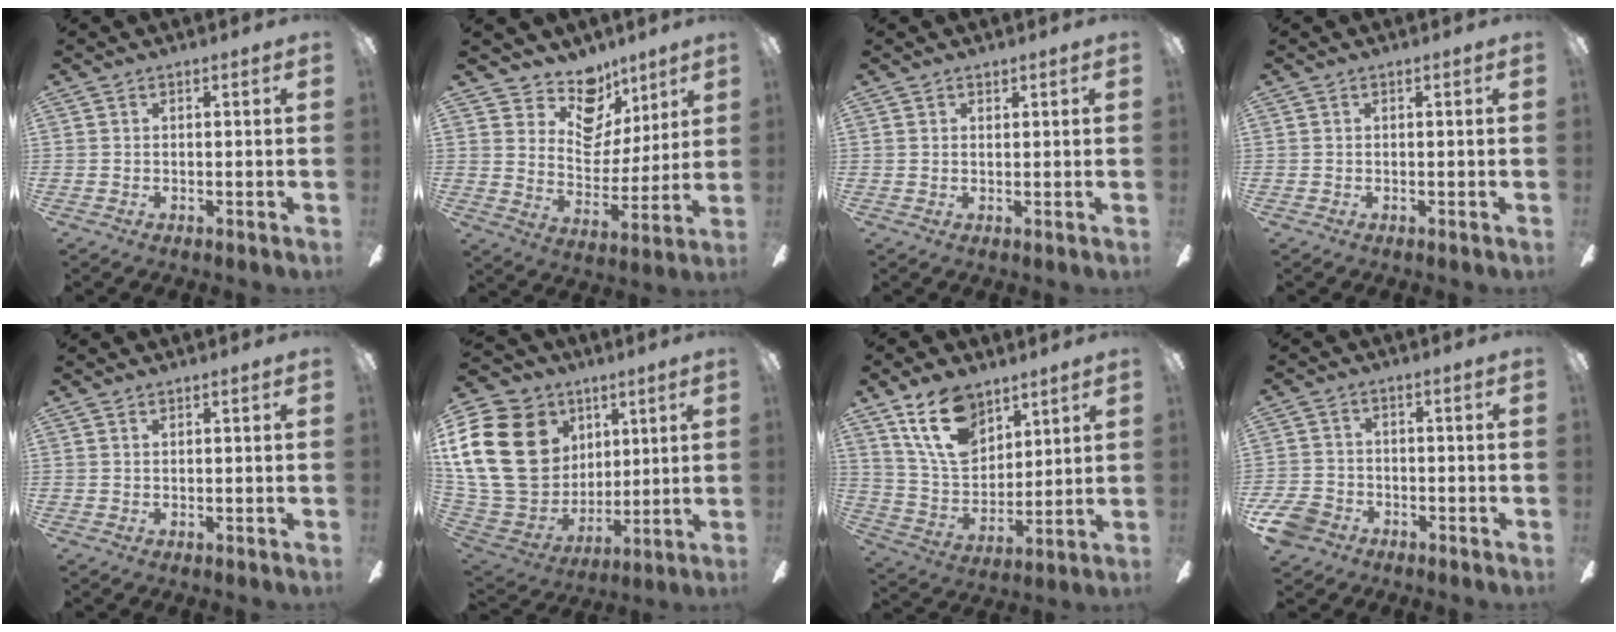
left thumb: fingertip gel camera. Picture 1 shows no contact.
{"total": 13.0, "force": [9.3, 8.1, 4.0], "torque": [-0.076, -0.066, 0.179]}
{"total": 0.9, "force": [0.7, 0.7, 0.1], "torque": [0.005, -0.001, 0.011]}
{"total": 0.0}
{"total": 0.6, "force": [0.4, 0.4, 0.3], "torque": [-0.007, 0.002, 0.008]}
{"total": 26.6, "force": [7.4, 20.8, 14.8], "torque": [-0.314, -0.019, 0.162]}
{"total": 16.3, "force": [10.3, 9.6, 8.2], "torque": [-0.152, -0.033, 0.197]}
{"total": 6.8, "force": [-4.0, 4.7, 2.8], "torque": [-0.078, 0.020, -0.080]}